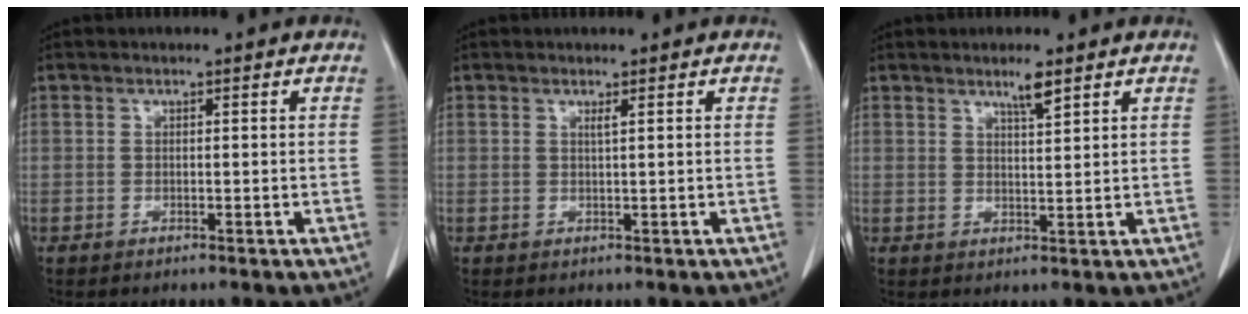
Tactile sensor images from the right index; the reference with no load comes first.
{"total": 0.7, "force": [0.4, -0.2, 0.5], "torque": [-0.017, -0.004, 0.010]}
{"total": 2.9, "force": [2.1, 0.0, 2.0], "torque": [-0.038, -0.003, 0.038]}